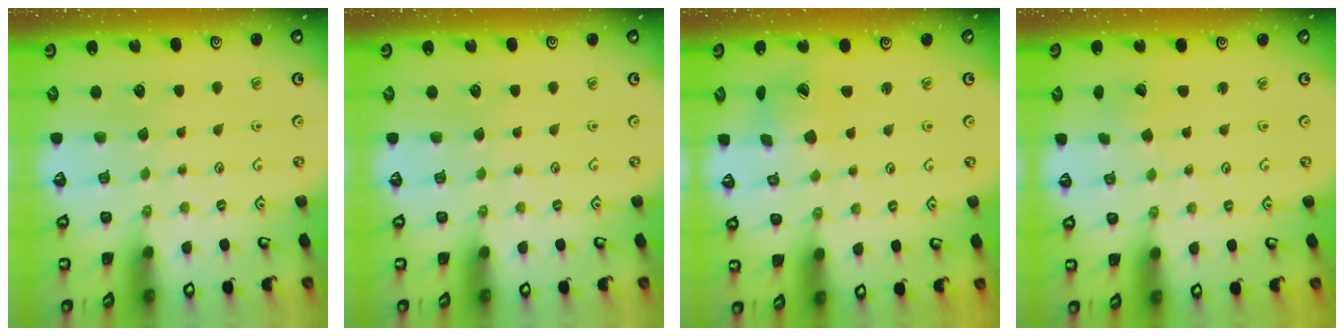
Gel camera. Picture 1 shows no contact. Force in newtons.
{"total": 0.0}
{"total": 5.3, "press": 5.3, "slide": 0.6}
{"total": 2.4, "press": 2.4, "slide": 0.2}